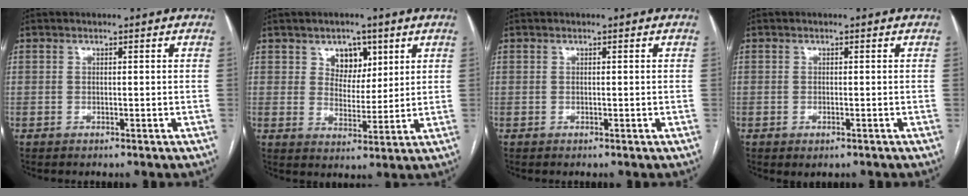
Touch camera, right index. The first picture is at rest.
{"total": 5.6, "force": [3.0, 4.1, 2.6], "torque": [-0.031, 0.006, 0.051]}
{"total": 0.0}
{"total": 1.2, "force": [-0.6, 0.5, 0.9], "torque": [-0.011, -0.002, -0.002]}